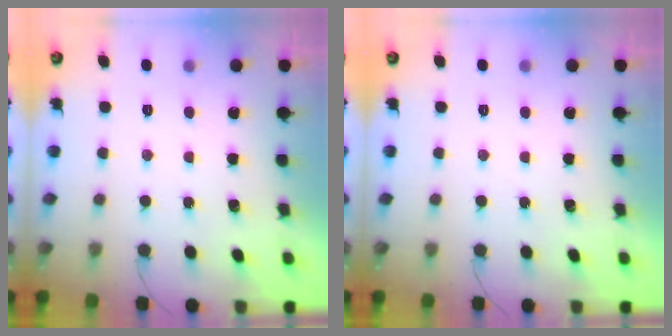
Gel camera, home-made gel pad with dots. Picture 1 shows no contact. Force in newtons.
{"total": 0.0}